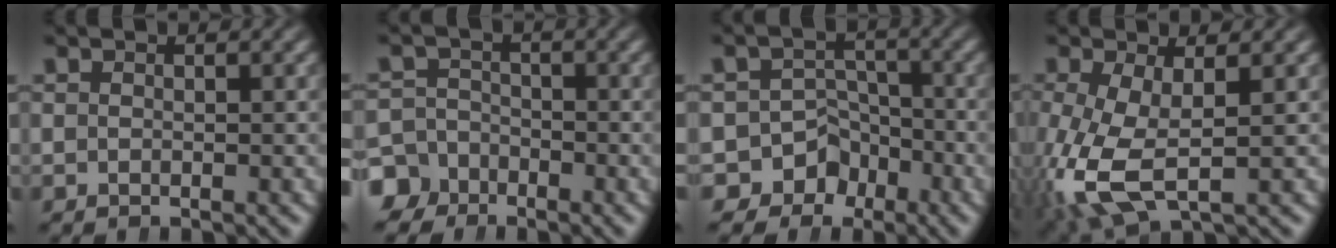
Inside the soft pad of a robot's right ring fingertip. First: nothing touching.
{"total": 4.2, "force": [-3.1, 2.8, -0.1], "torque": [0.027, -0.010, -0.057]}
{"total": 9.6, "force": [-4.4, 8.3, 1.9], "torque": [-0.029, -0.029, -0.081]}
{"total": 6.2, "force": [-1.2, 3.6, 5.0], "torque": [-0.126, -0.037, 0.002]}